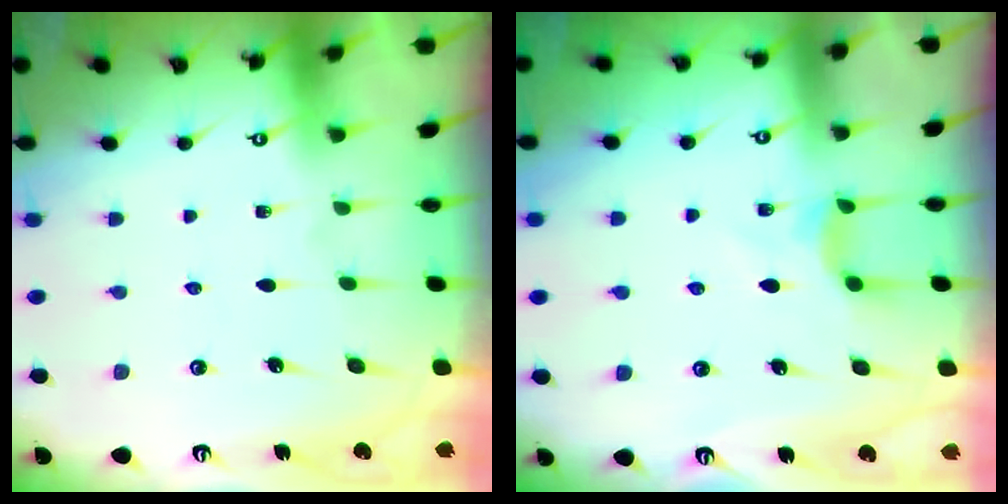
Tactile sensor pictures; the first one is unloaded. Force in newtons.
{"total": 4.5, "press": 4.5, "slide": 0.6}